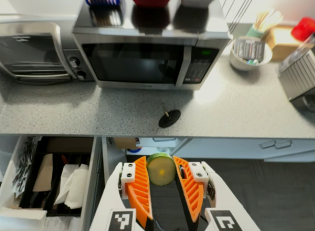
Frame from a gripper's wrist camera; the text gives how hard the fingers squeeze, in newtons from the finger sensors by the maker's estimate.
{"total": 8.6, "left": 8.2, "right": 8.9}